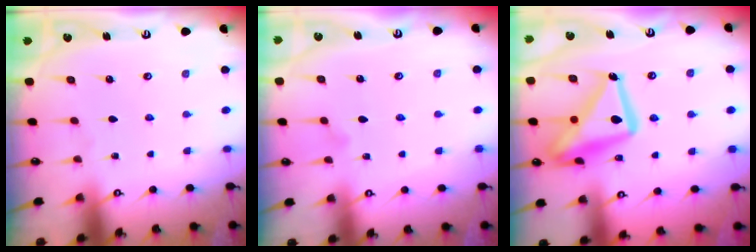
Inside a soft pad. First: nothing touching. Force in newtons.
{"total": 6.2, "press": 6.2, "slide": 0.3}
{"total": 19.0, "press": 18.9, "slide": 1.4}